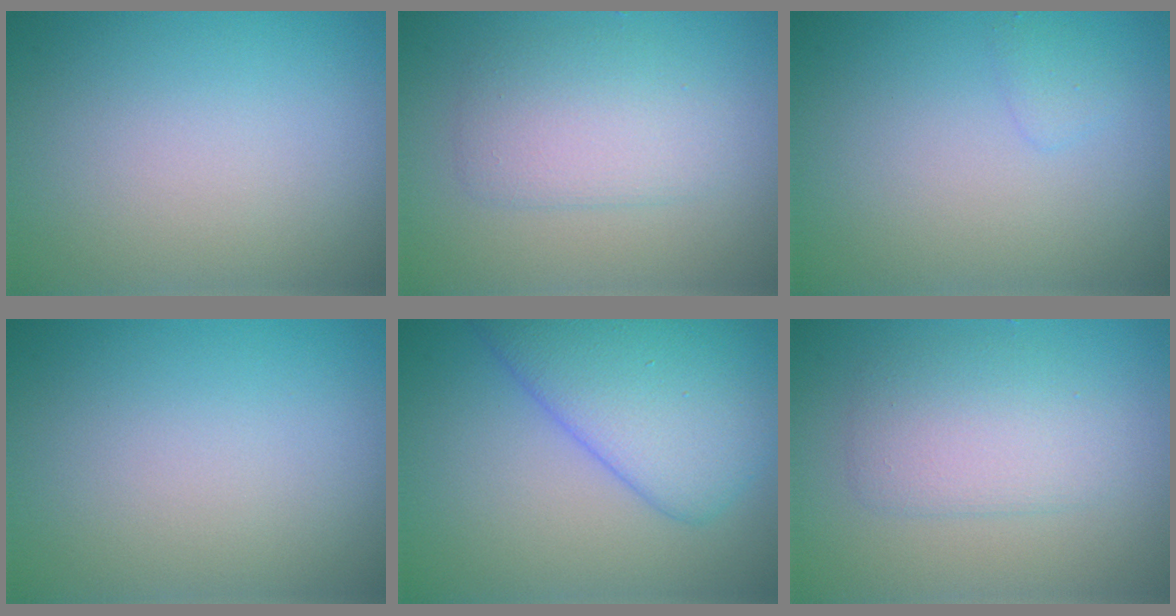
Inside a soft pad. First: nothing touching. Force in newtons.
{"total": 3.4, "press": 3.4, "slide": 0.0}
{"total": 0.8, "press": 0.8, "slide": 0.1}
{"total": 0.0}
{"total": 7.0, "press": 7.0, "slide": 0.3}
{"total": 3.4, "press": 3.4, "slide": 0.0}